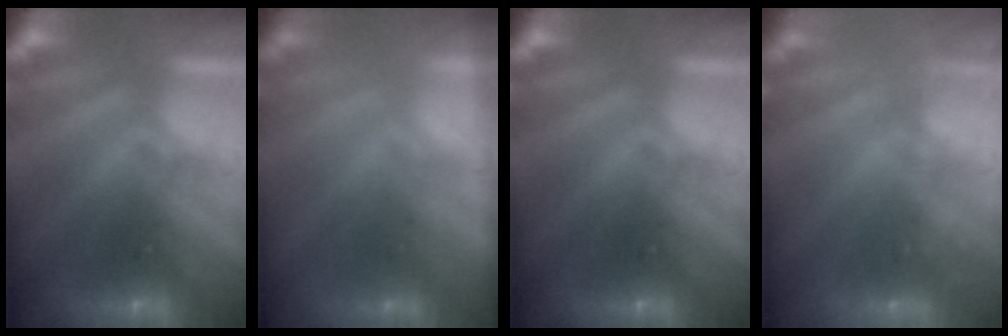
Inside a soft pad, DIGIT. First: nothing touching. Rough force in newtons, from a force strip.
{"total": 1.7}
{"total": 0.0}
{"total": 2.6}